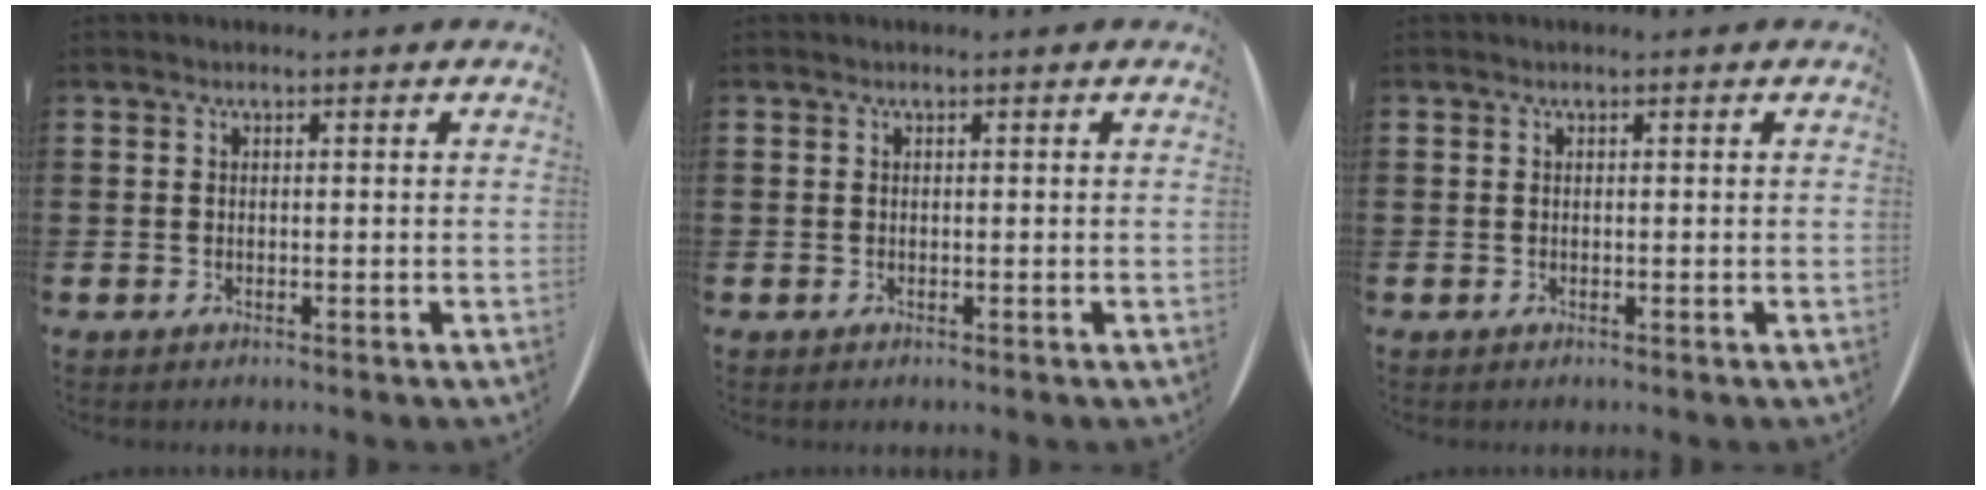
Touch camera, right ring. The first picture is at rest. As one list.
[{"total": 0.0}, {"total": 0.0}]